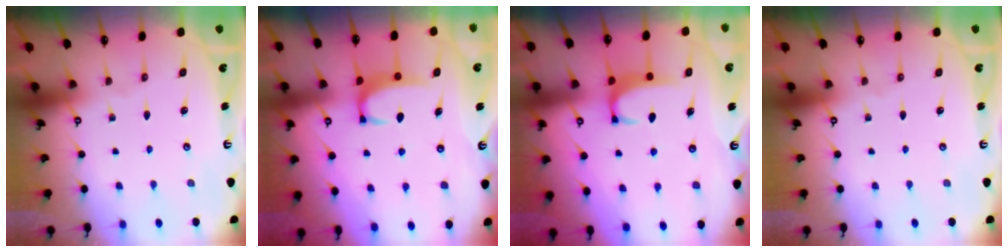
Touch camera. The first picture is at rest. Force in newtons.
{"total": 2.8, "press": 2.8, "slide": 0.4}
{"total": 1.8, "press": 1.7, "slide": 0.5}
{"total": 0.0}